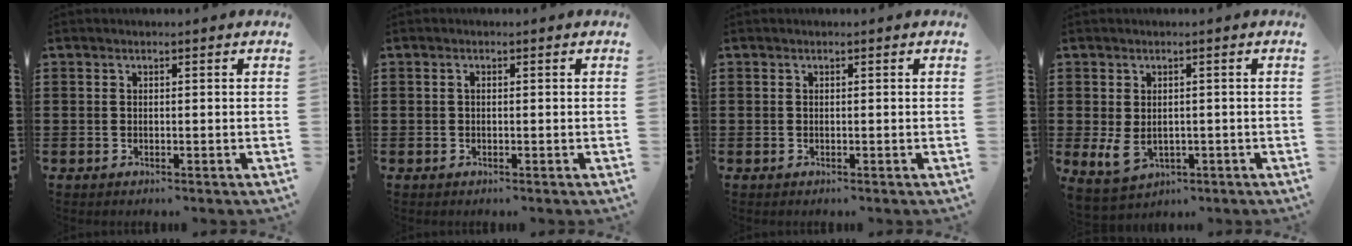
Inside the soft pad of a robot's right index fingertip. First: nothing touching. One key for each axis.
{"total": 0.5, "fx": -0.1, "fy": 0.3, "fz": 0.5, "tx": -0.011, "ty": -0.001, "tz": -0.002}
{"total": 0.0}
{"total": 3.8, "fx": -0.3, "fy": 2.6, "fz": 2.8, "tx": -0.075, "ty": -0.005, "tz": -0.010}